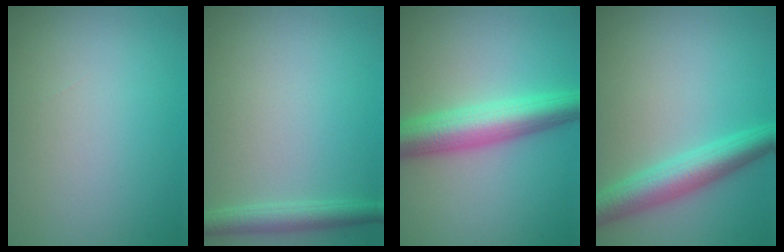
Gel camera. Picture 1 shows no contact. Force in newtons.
{"total": 2.3, "press": 2.3, "slide": 0.1}
{"total": 6.0, "press": 6.0, "slide": 0.3}
{"total": 4.7, "press": 4.7, "slide": 0.2}